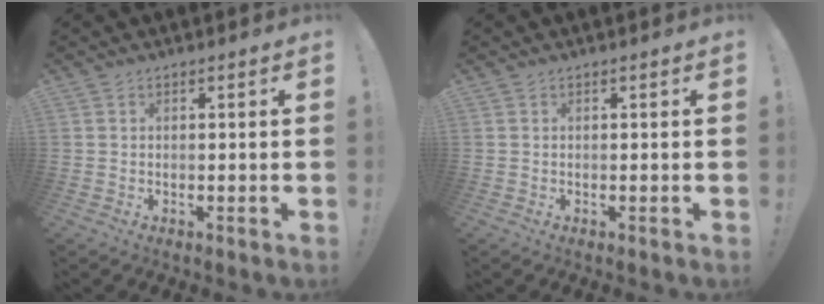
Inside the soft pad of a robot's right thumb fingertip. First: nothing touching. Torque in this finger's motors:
{"motor_torque": [-0.01, 0.01, 0.00, 0.00, 0.02]}